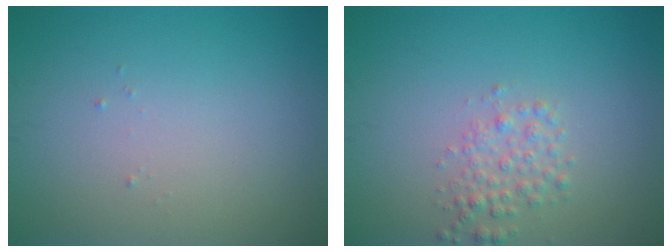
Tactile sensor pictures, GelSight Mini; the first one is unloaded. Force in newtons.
{"total": 2.1, "press": 2.1, "slide": 0.0}